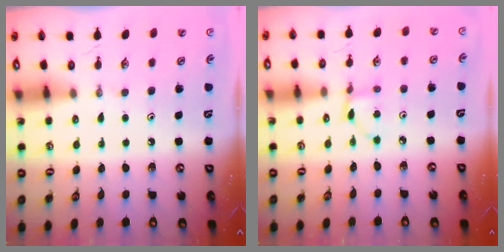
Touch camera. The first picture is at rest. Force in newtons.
{"total": 2.8, "press": 2.8, "slide": 0.4}